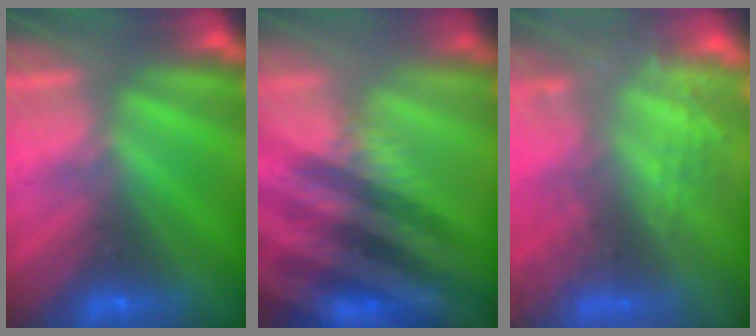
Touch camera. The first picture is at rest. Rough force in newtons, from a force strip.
{"total": 3.3}
{"total": 7.8}